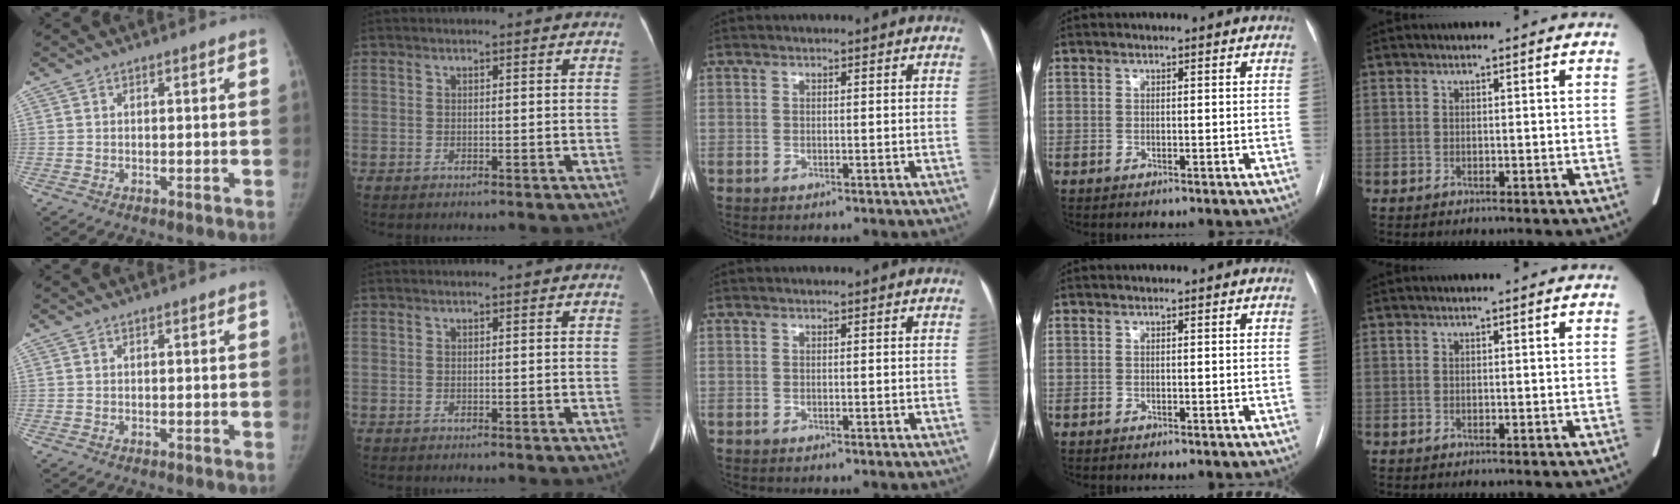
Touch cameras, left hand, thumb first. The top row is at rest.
{}